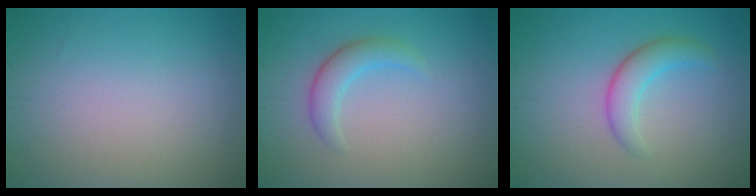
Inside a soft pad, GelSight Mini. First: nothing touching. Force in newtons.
{"total": 2.5, "press": 2.4, "slide": 0.2}
{"total": 2.9, "press": 2.9, "slide": 0.1}